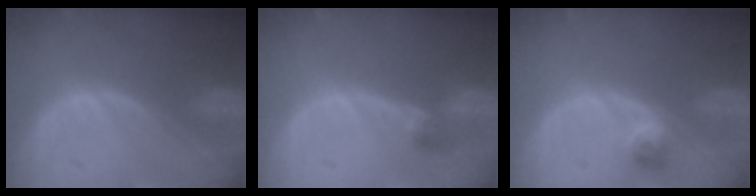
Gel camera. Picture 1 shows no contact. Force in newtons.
{"total": 2.6, "press": 2.6, "slide": 0.6}
{"total": 2.4, "press": 2.0, "slide": 1.3}